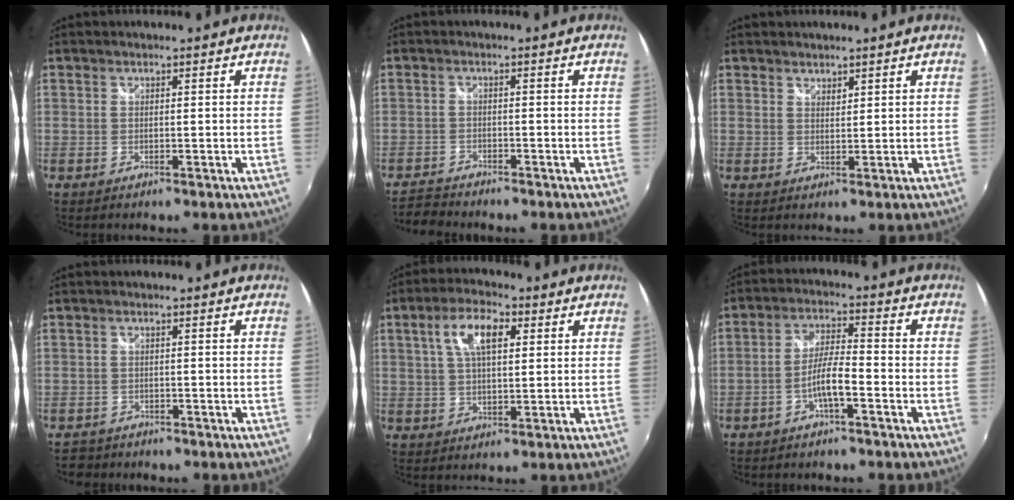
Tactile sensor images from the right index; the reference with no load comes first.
{"total": 3.9, "force": [-3.8, 0.7, 0.2], "torque": [-0.023, -0.009, -0.078]}
{"total": 1.5, "force": [1.4, 0.5, 0.1], "torque": [0.002, 0.001, 0.024]}
{"total": 2.8, "force": [-2.4, 1.5, 0.0], "torque": [-0.013, 0.000, -0.043]}
{"total": 8.2, "force": [2.8, 3.6, 6.8], "torque": [-0.128, 0.018, 0.050]}
{"total": 5.6, "force": [-2.8, 0.8, 4.7], "torque": [-0.098, 0.009, -0.051]}